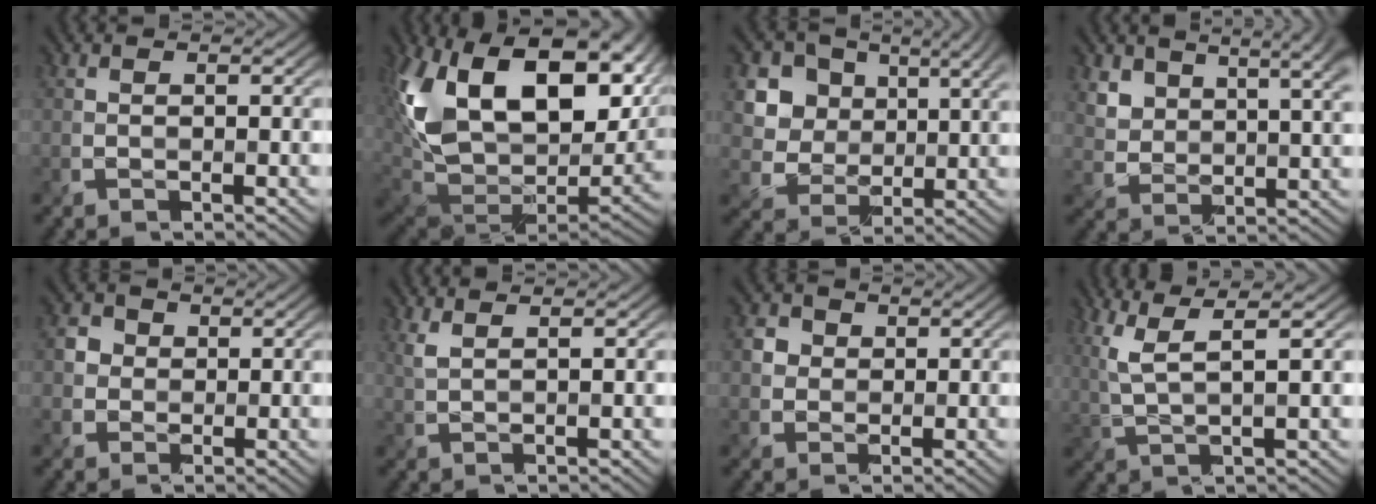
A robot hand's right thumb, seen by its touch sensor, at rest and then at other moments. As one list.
[{"total": 21.6, "force": [7.1, 13.1, 15.7], "torque": [-0.307, -0.014, 0.167]}, {"total": 8.9, "force": [4.1, 6.5, 4.6], "torque": [-0.111, -0.006, 0.067]}, {"total": 8.2, "force": [5.2, 4.2, 4.7], "torque": [-0.100, 0.000, 0.104]}, {"total": 2.7, "force": [0.2, 2.6, 0.6], "torque": [-0.022, 0.001, 0.001]}, {"total": 2.1, "force": [1.4, 0.5, 1.4], "torque": [-0.032, 0.004, 0.030]}, {"total": 2.5, "force": [0.5, 2.4, 0.6], "torque": [-0.022, 0.001, 0.007]}, {"total": 5.8, "force": [3.0, 1.2, 4.8], "torque": [-0.111, 0.008, 0.070]}]